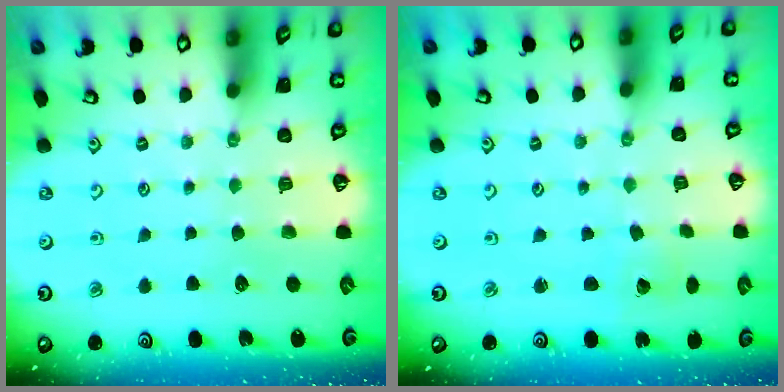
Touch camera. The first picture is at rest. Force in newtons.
{"total": 1.5, "press": 1.5, "slide": 0.2}